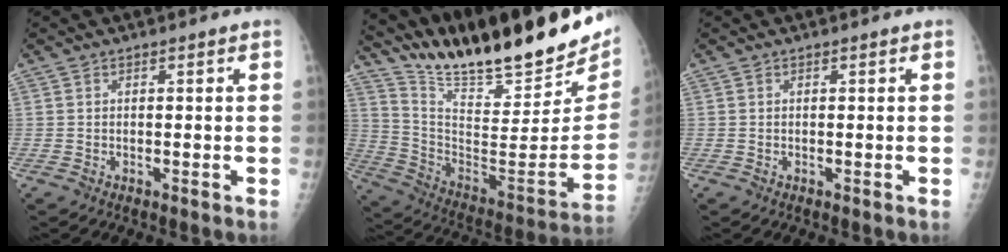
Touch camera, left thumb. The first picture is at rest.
{"total": 29.9, "force": [24.2, 6.7, 16.3], "torque": [-0.234, -0.121, 0.375]}
{"total": 0.0}